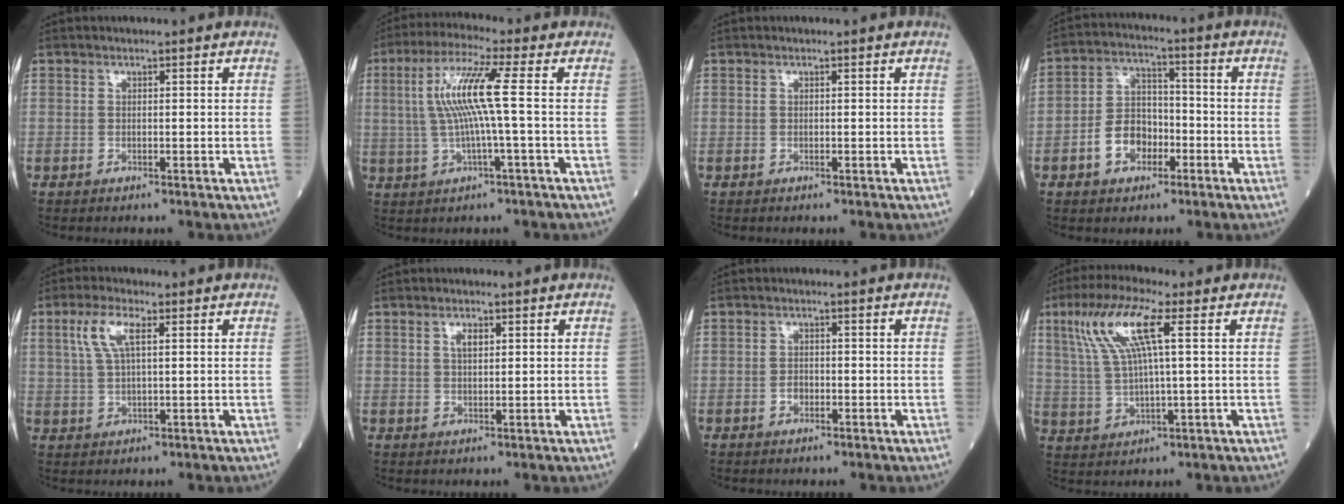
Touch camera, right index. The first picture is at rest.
{"total": 9.1, "force": [0.8, -0.5, 9.1], "torque": [-0.189, 0.015, 0.015]}
{"total": 0.0}
{"total": 7.6, "force": [-3.0, 5.2, 4.7], "torque": [-0.101, 0.020, -0.054]}
{"total": 5.2, "force": [2.1, 1.4, 4.5], "torque": [-0.105, 0.016, 0.047]}
{"total": 2.0, "force": [0.8, 0.8, 1.7], "torque": [-0.031, 0.001, 0.015]}
{"total": 1.4, "force": [-0.6, 0.9, 0.9], "torque": [-0.015, 0.004, -0.009]}
{"total": 10.1, "force": [3.9, 1.3, 9.2], "torque": [-0.198, 0.021, 0.075]}